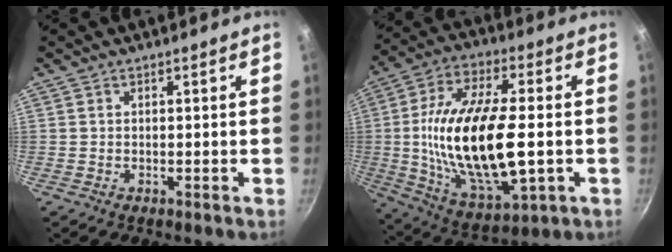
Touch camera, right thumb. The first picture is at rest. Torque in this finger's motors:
{"motor_torque": [1.53, 3.47, 2.65, -0.12, 0.57]}